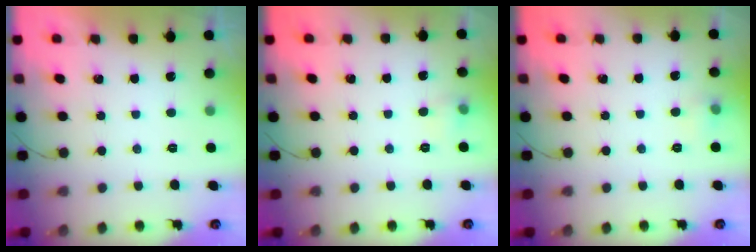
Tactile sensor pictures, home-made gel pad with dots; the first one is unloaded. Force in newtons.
{"total": 4.3, "press": 4.1, "slide": 1.4}
{"total": 8.2, "press": 4.1, "slide": 7.1}